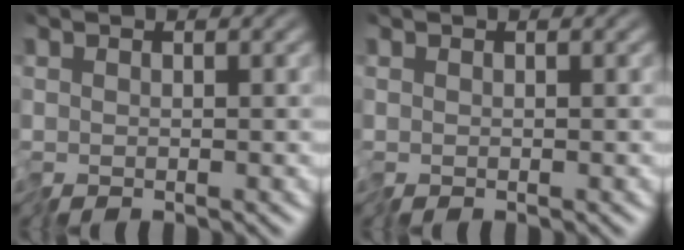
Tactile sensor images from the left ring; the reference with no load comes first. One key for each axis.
{"total": 0.0}